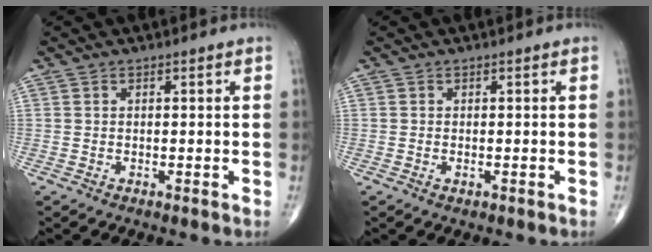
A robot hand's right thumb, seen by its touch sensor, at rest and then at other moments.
{"total": 0.5, "force": [-0.2, 0.3, 0.4], "torque": [-0.010, 0.001, -0.002]}